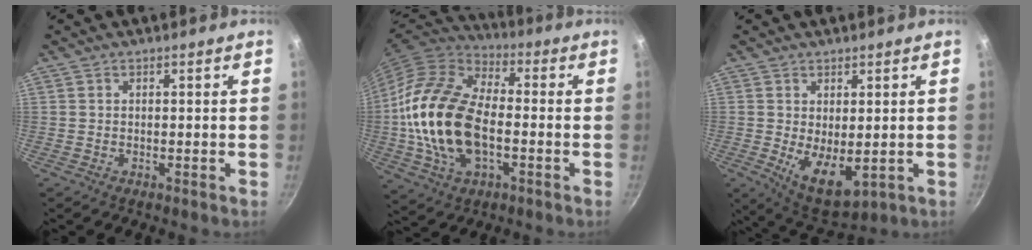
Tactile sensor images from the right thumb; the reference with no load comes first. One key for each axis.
{"total": 21.5, "fx": -2.5, "fy": 12.7, "fz": 17.2, "tx": -0.323, "ty": 0.028, "tz": -0.053}
{"total": 8.6, "fx": 0.0, "fy": 4.4, "fz": 7.3, "tx": -0.096, "ty": -0.026, "tz": 0.018}